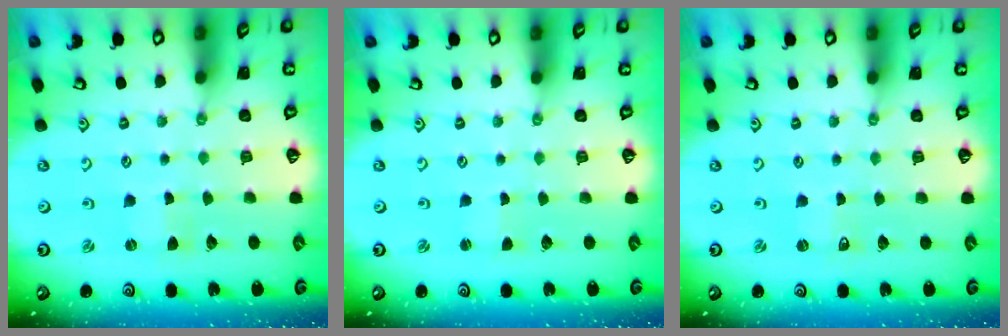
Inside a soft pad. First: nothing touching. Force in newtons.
{"total": 0.0}
{"total": 0.0}